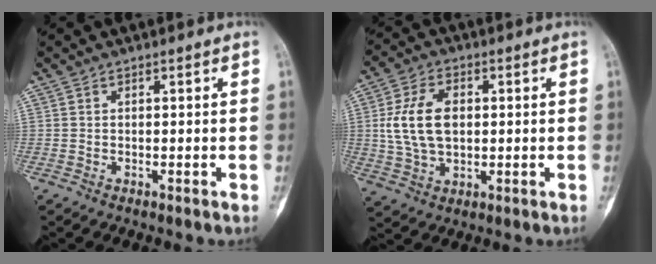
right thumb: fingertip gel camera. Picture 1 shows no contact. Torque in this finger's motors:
{"motor_torque": [1.37, 1.37, 0.84, -0.66, 0.08]}